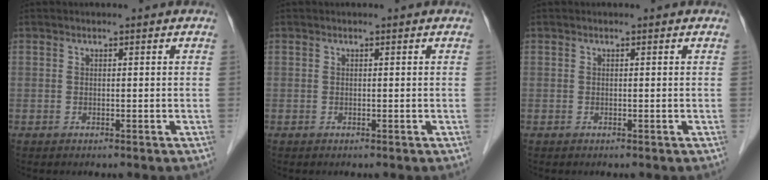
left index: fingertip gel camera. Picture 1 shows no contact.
{"total": 0.0}
{"total": 0.0}